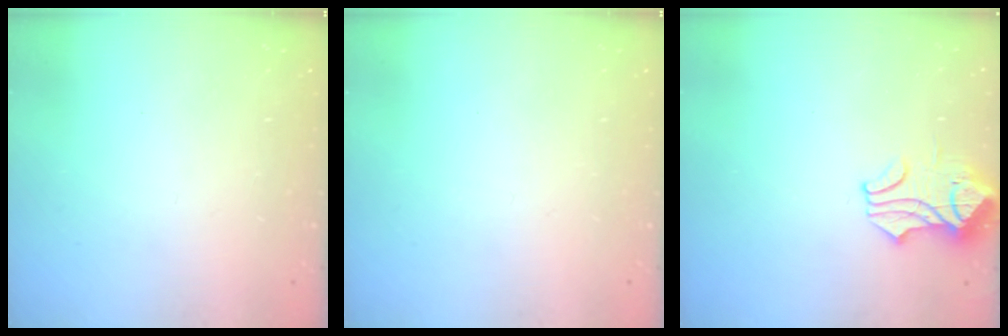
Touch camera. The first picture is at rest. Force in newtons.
{"total": 0.0}
{"total": 1.4, "press": 0.9, "slide": 1.1}